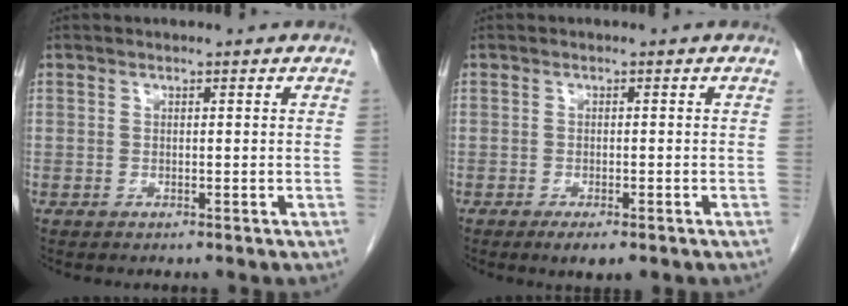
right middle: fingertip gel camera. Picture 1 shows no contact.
{"total": 3.0, "force": [-1.9, 0.8, 2.2], "torque": [-0.032, -0.004, -0.027]}